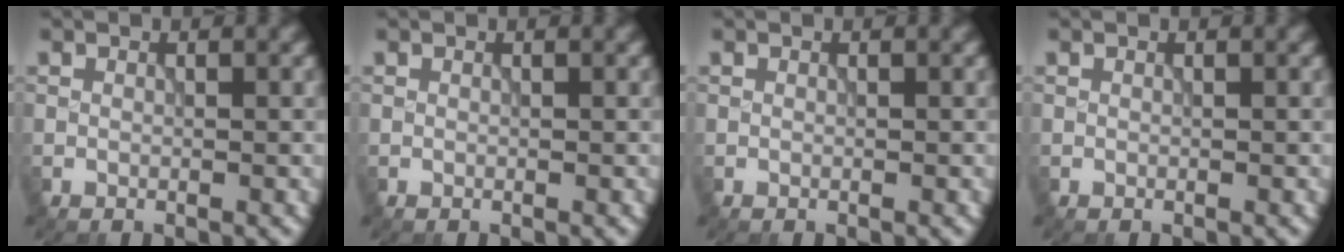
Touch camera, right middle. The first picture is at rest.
{"total": 0.0}
{"total": 0.0}
{"total": 0.0}